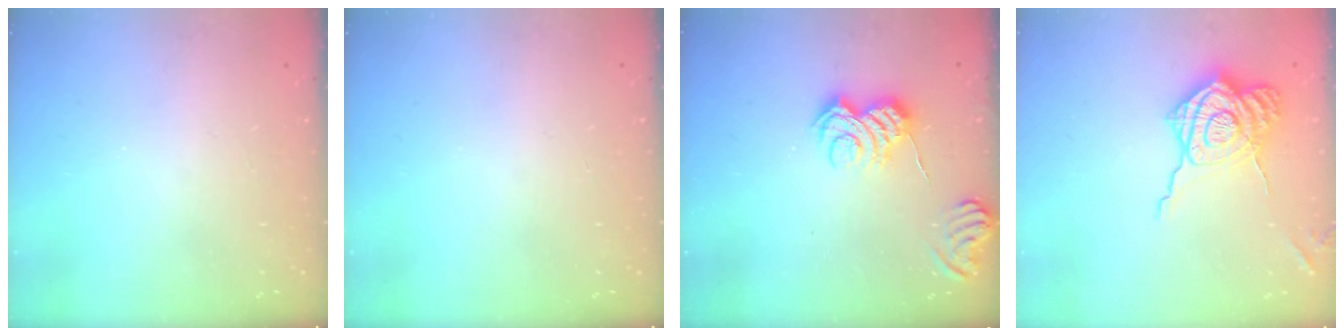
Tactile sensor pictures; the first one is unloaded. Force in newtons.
{"total": 0.0}
{"total": 5.4, "press": 5.3, "slide": 1.0}
{"total": 16.6, "press": 16.5, "slide": 1.4}